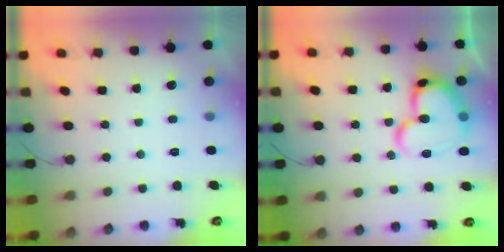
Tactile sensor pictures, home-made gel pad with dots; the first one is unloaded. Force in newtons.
{"total": 19.0, "press": 18.9, "slide": 2.0}